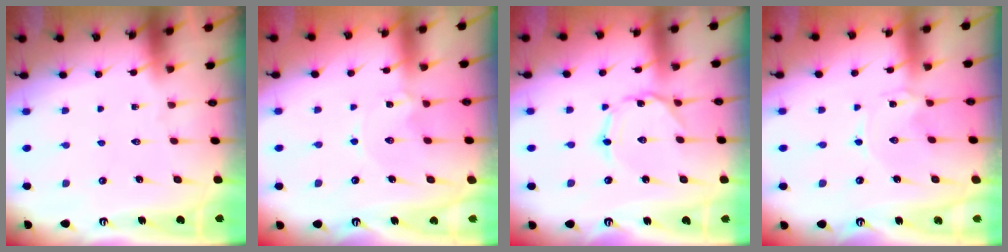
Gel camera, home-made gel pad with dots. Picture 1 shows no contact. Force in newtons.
{"total": 0.7, "press": 0.7, "slide": 0.2}
{"total": 1.0, "press": 0.9, "slide": 0.3}
{"total": 0.0}